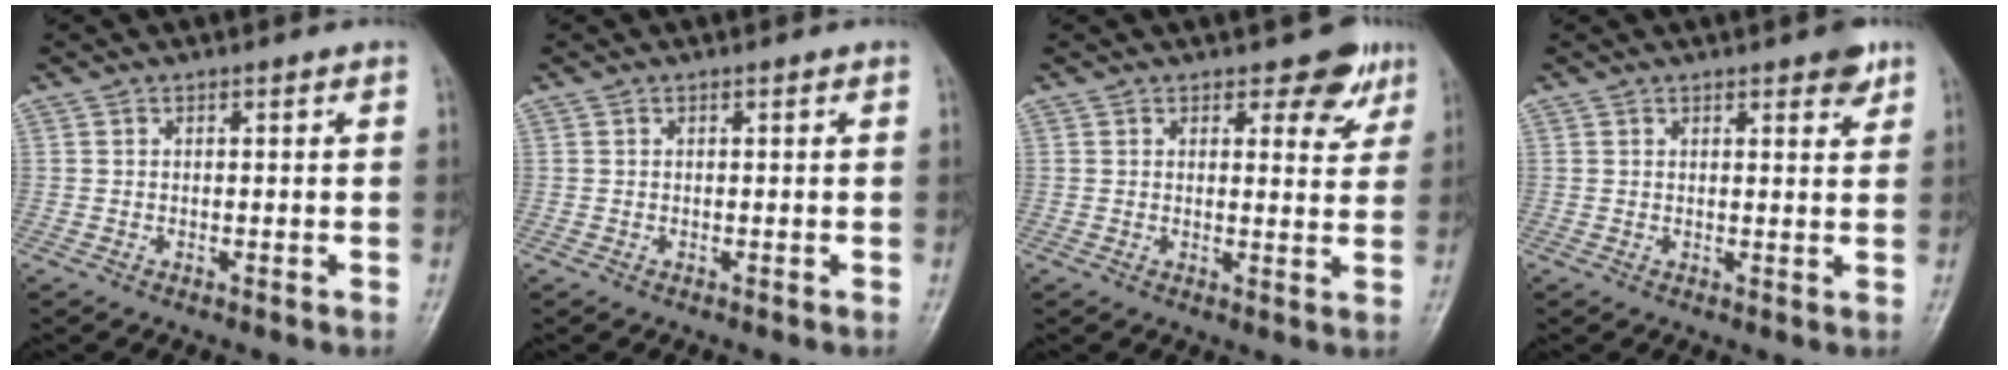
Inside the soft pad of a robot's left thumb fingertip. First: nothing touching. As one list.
[{"total": 0.0}, {"total": 5.5, "force": [3.5, 2.8, 3.1], "torque": [-0.006, -0.018, 0.041]}, {"total": 3.6, "force": [2.3, 1.2, 2.5], "torque": [-0.022, -0.010, 0.025]}]